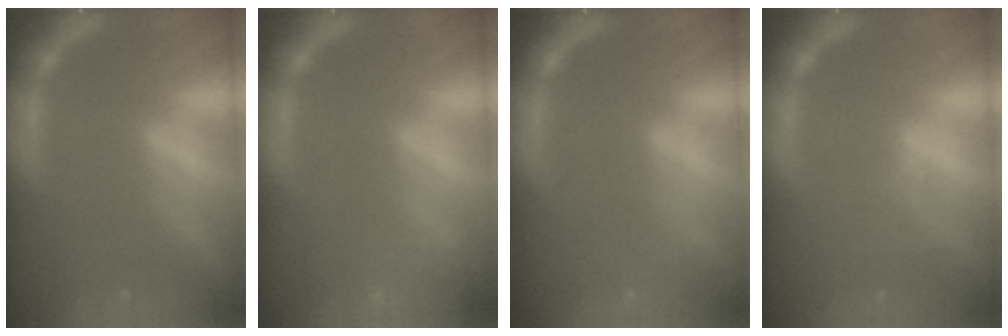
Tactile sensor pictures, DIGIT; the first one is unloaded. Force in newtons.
{"total": 6.0}
{"total": 1.9}
{"total": 1.5}